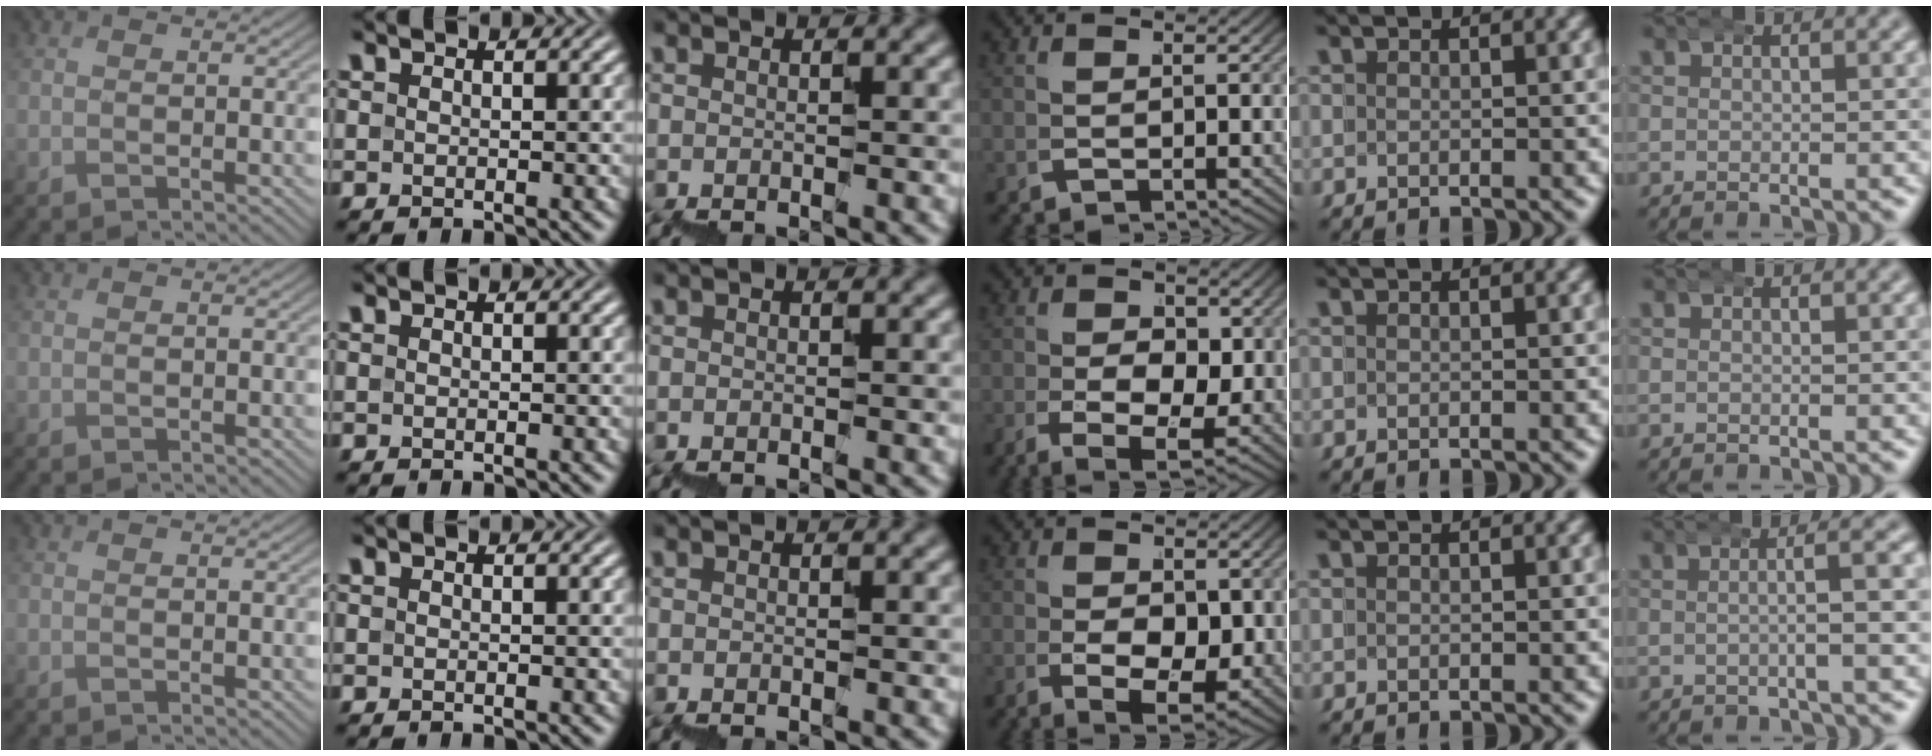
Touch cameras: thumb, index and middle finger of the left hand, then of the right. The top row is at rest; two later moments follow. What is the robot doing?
{"motion": "wrap", "object": "bubble wrap"}